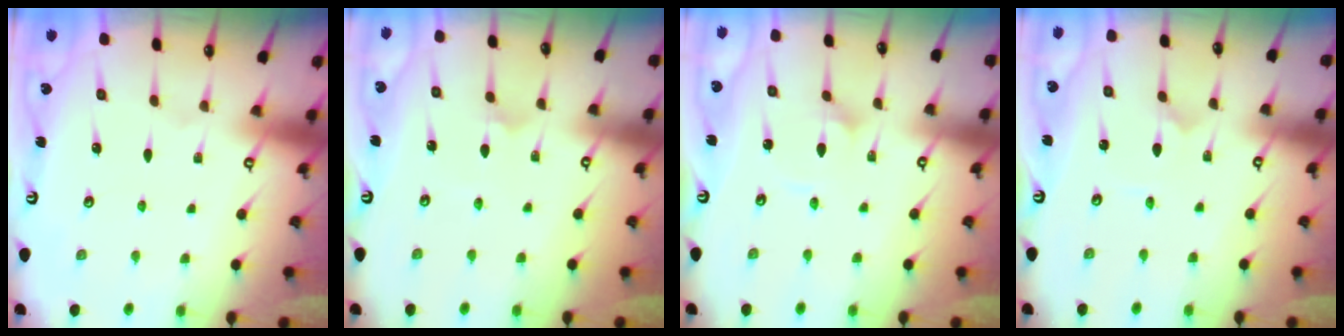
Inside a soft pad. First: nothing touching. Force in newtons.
{"total": 3.7, "press": 3.7, "slide": 0.8}
{"total": 2.2, "press": 2.2, "slide": 0.1}
{"total": 0.0}